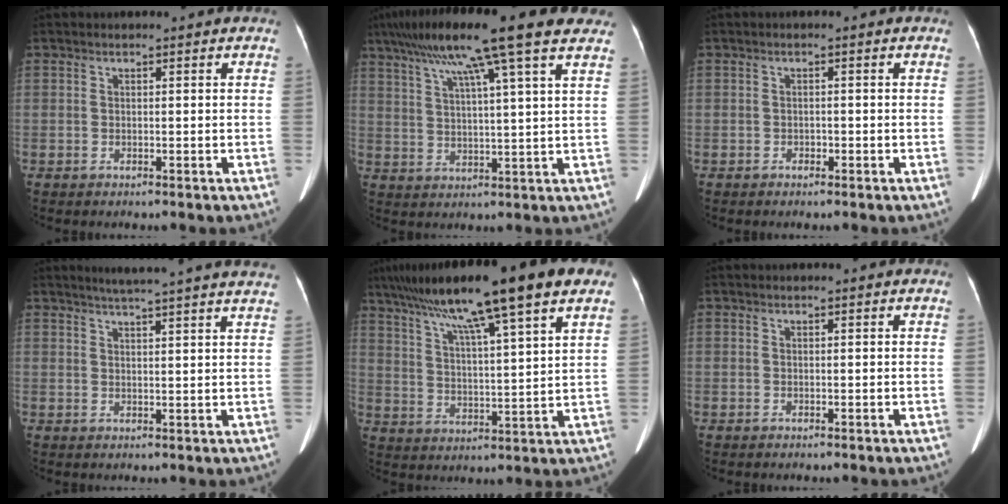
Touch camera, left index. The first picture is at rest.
{"total": 17.0, "force": [11.7, -0.4, 12.3], "torque": [-0.204, 0.050, 0.164]}
{"total": 0.8, "force": [-0.5, 0.5, 0.2], "torque": [-0.004, 0.002, -0.009]}
{"total": 14.9, "force": [13.2, -0.6, 6.8], "torque": [-0.107, -0.001, 0.160]}
{"total": 19.4, "force": [13.0, 0.4, 14.4], "torque": [-0.237, 0.041, 0.197]}
{"total": 0.0}